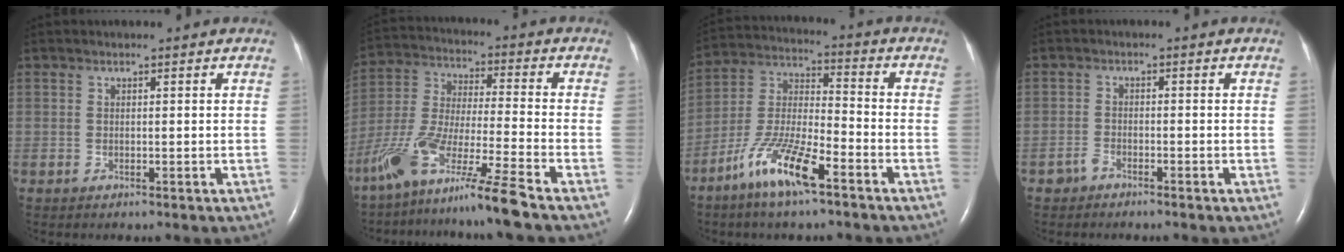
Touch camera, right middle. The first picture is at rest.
{"total": 13.4, "force": [-9.7, -1.2, 9.2], "torque": [-0.197, -0.029, -0.184]}
{"total": 12.0, "force": [-7.3, 2.1, 9.2], "torque": [-0.197, -0.010, -0.140]}
{"total": 1.5, "force": [-1.3, 0.7, 0.4], "torque": [-0.012, 0.001, -0.024]}